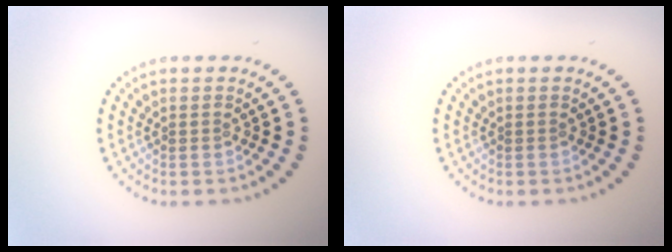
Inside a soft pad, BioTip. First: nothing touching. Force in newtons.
{"total": 0.0}